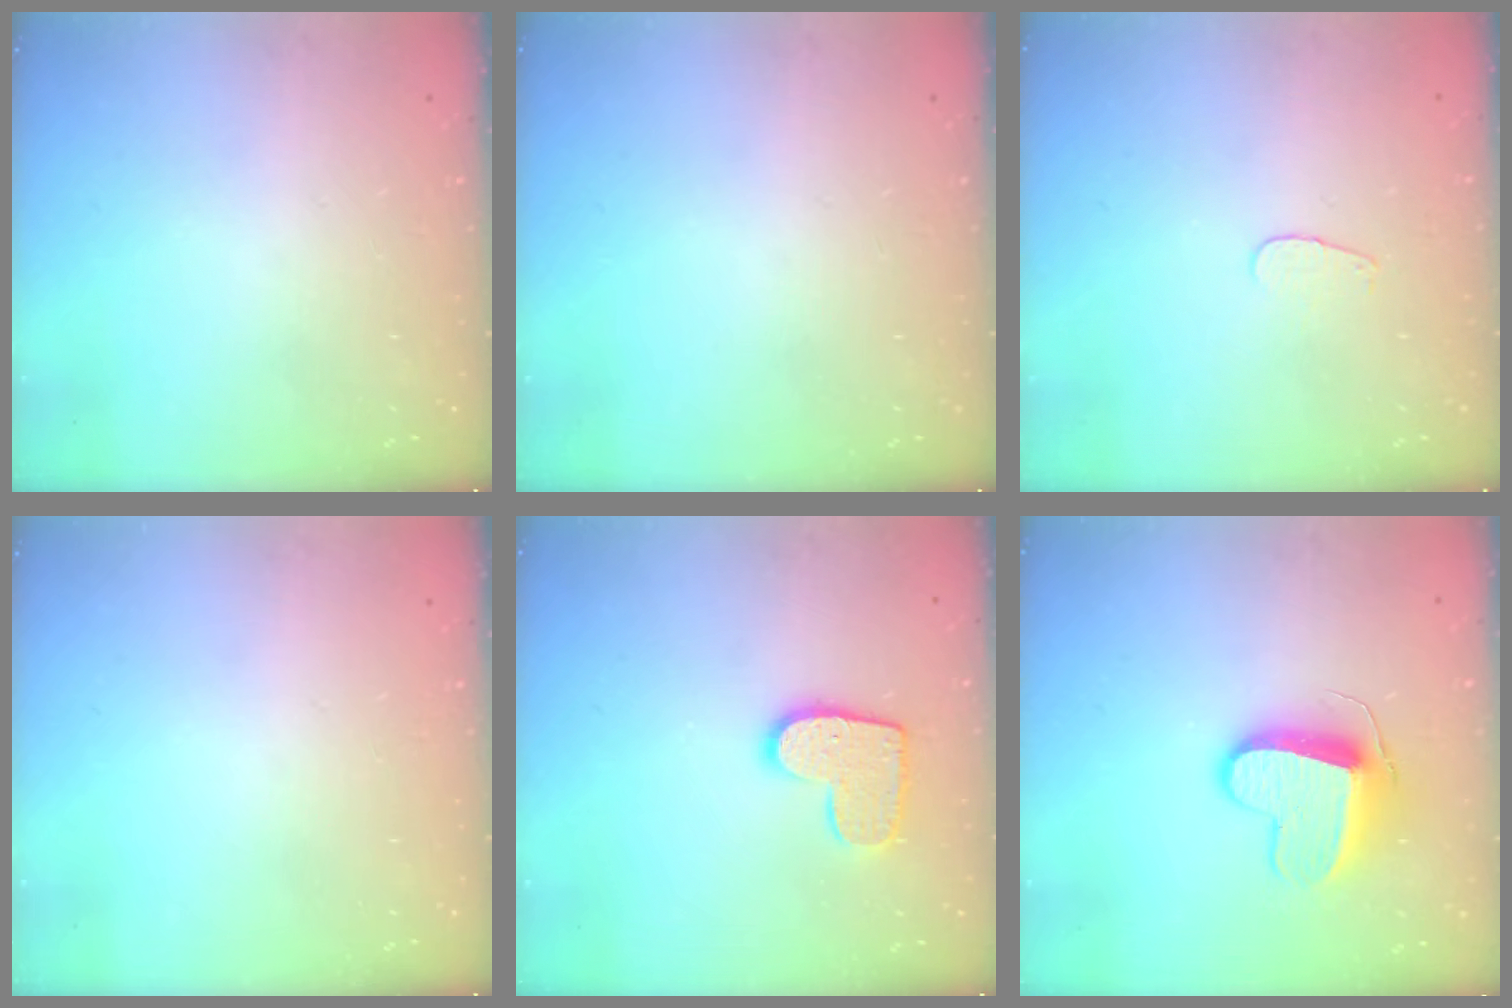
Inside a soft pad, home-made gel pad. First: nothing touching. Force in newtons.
{"total": 0.0}
{"total": 3.4, "press": 3.4, "slide": 0.4}
{"total": 0.0}
{"total": 11.2, "press": 11.2, "slide": 0.6}
{"total": 10.6, "press": 10.6, "slide": 0.4}